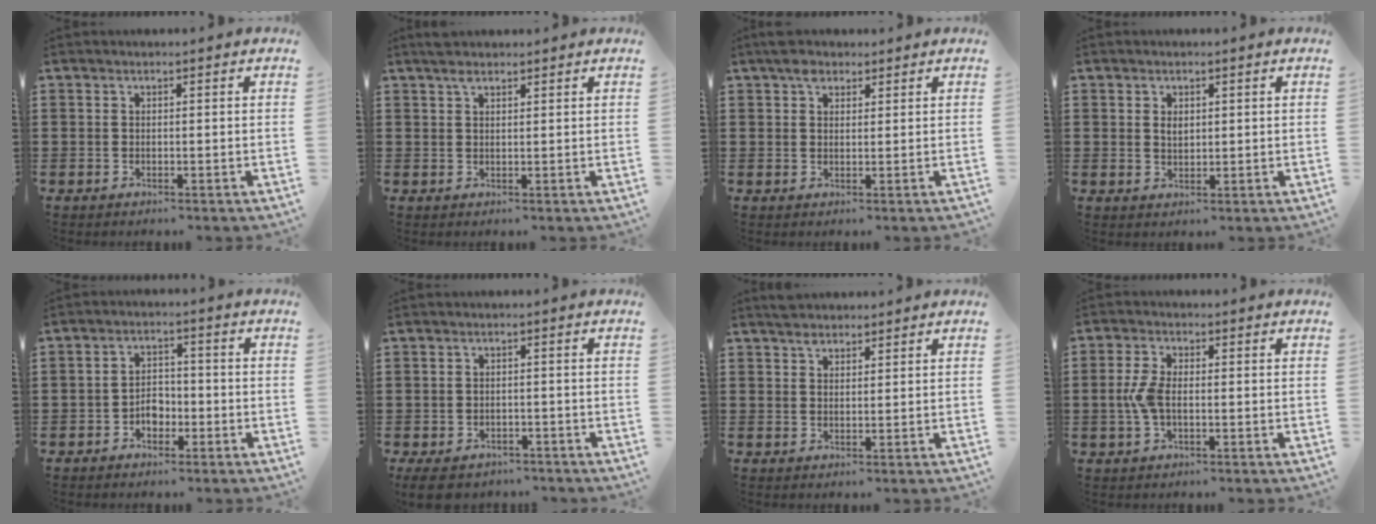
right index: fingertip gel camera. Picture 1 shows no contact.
{"total": 1.8, "force": [1.5, 0.6, 0.8], "torque": [-0.020, 0.003, 0.028]}
{"total": 2.9, "force": [2.1, 1.5, 1.3], "torque": [-0.024, 0.003, 0.038]}
{"total": 1.5, "force": [0.5, 1.0, 1.0], "torque": [-0.022, 0.005, 0.009]}
{"total": 3.3, "force": [-1.6, 2.3, 1.7], "torque": [-0.035, 0.006, -0.033]}
{"total": 2.9, "force": [-2.8, 0.9, 0.5], "torque": [-0.027, -0.002, -0.061]}
{"total": 2.1, "force": [1.9, 0.8, 0.4], "torque": [-0.011, 0.003, 0.036]}
{"total": 4.4, "force": [-0.6, 2.1, 3.8], "torque": [-0.099, -0.006, -0.018]}